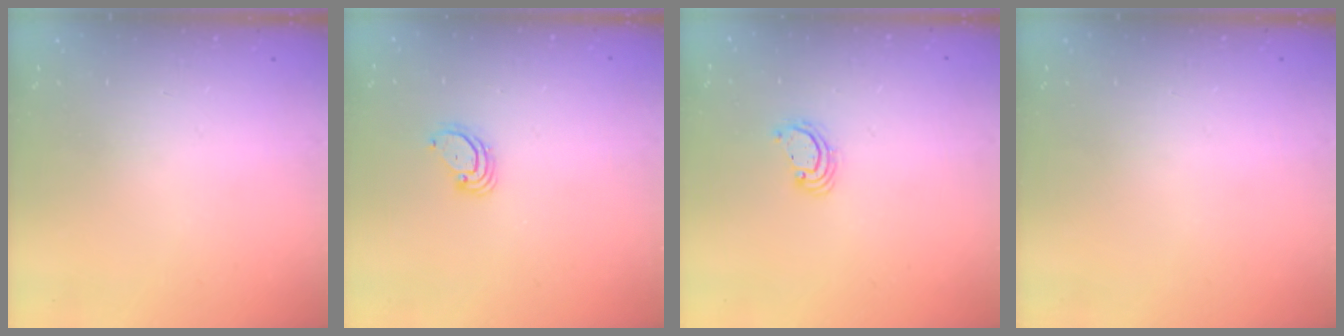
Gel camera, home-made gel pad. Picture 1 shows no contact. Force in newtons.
{"total": 3.8, "press": 3.8, "slide": 0.3}
{"total": 2.2, "press": 2.2, "slide": 0.2}
{"total": 0.0}